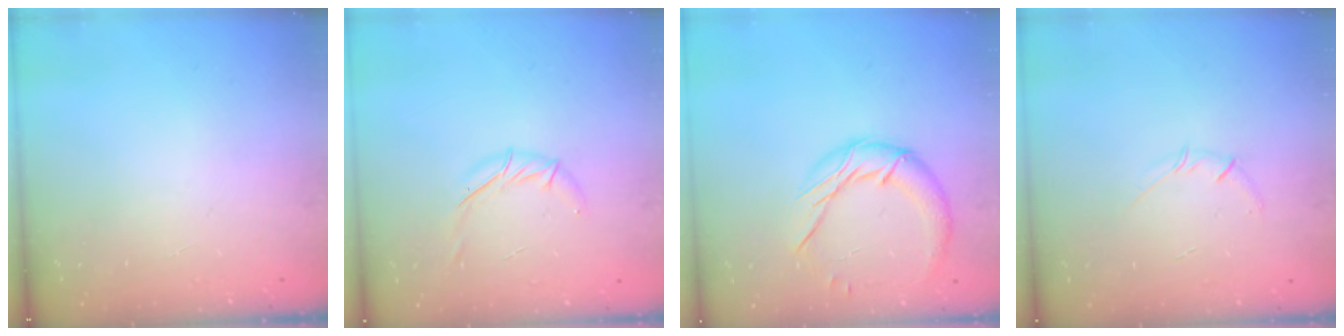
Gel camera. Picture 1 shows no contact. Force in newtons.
{"total": 5.8, "press": 5.7, "slide": 1.3}
{"total": 11.5, "press": 11.5, "slide": 0.8}
{"total": 3.7, "press": 3.6, "slide": 0.9}